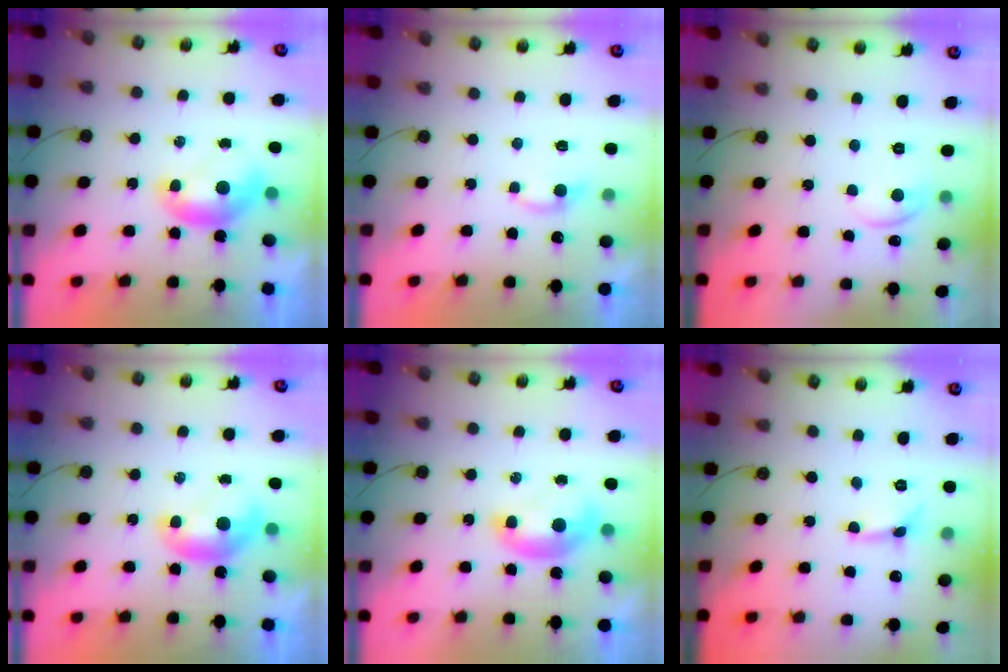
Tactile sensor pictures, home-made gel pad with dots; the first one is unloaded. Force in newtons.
{"total": 3.7, "press": 3.6, "slide": 0.4}
{"total": 3.0, "press": 2.9, "slide": 0.4}
{"total": 0.0}
{"total": 1.4, "press": 1.4, "slide": 0.4}
{"total": 0.7, "press": 0.6, "slide": 0.2}